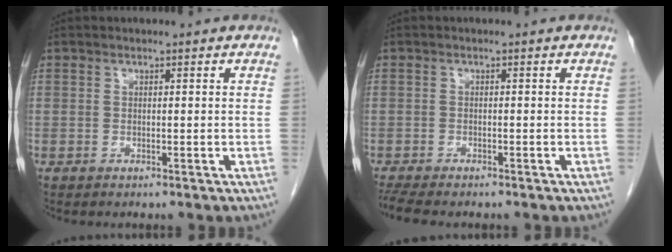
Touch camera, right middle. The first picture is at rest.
{"total": 5.5, "force": [-4.7, 1.2, 2.6], "torque": [-0.045, -0.010, -0.074]}